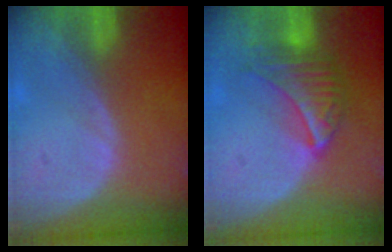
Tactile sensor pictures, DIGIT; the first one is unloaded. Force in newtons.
{"total": 6.5, "press": 6.4, "slide": 1.1}